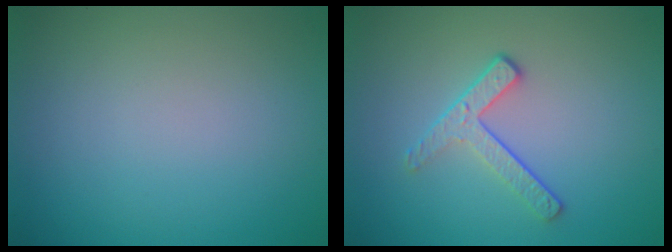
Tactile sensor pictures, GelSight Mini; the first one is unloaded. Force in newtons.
{"total": 2.3, "press": 1.7, "slide": 1.6}